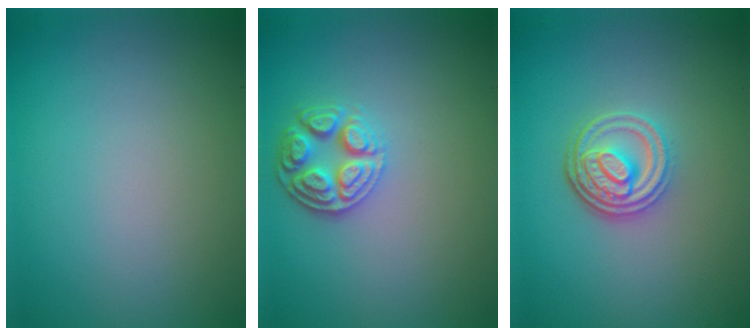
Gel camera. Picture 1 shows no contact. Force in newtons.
{"total": 3.4, "press": 3.0, "slide": 1.6}
{"total": 4.3, "press": 3.3, "slide": 2.8}